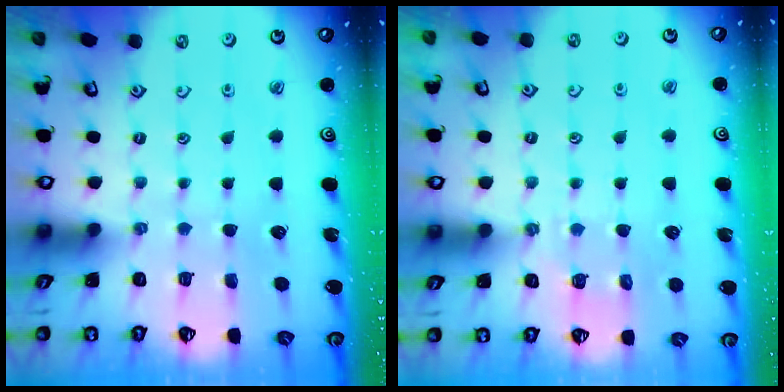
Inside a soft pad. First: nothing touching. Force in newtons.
{"total": 4.2, "press": 4.1, "slide": 0.9}